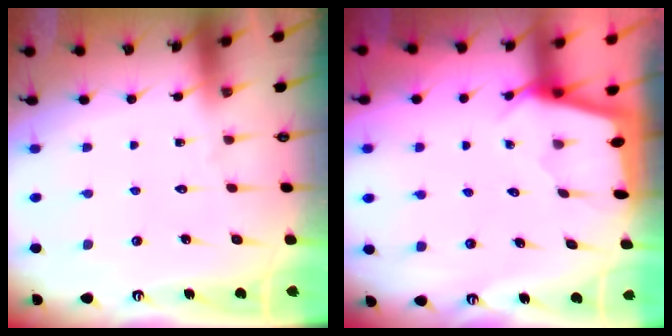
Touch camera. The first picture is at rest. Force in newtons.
{"total": 2.1, "press": 2.0, "slide": 0.3}